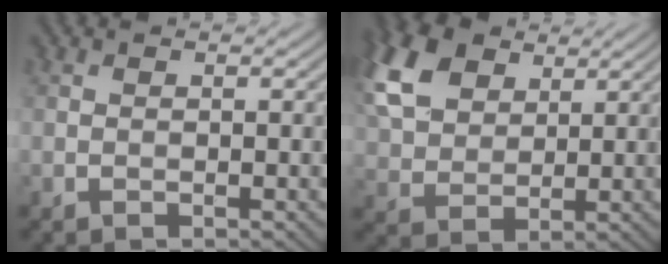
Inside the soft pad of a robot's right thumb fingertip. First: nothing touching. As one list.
[{"total": 11.5, "force": [5.4, 7.4, 7.0], "torque": [-0.200, 0.026, 0.110]}]